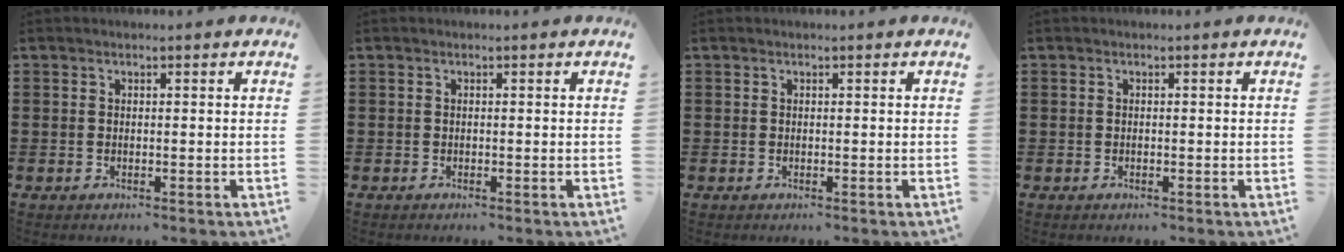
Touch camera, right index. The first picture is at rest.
{"total": 0.0}
{"total": 0.0}
{"total": 0.0}